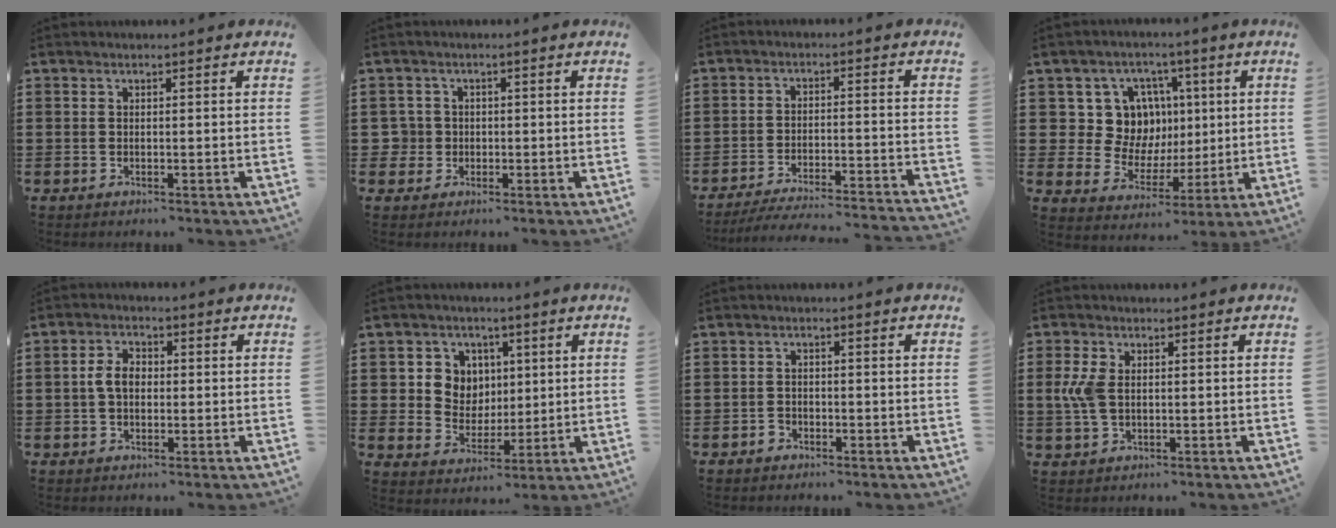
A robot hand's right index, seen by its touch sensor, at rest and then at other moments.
{"total": 2.6, "force": [-0.4, 2.5, 0.4], "torque": [-0.029, 0.003, -0.014]}
{"total": 5.0, "force": [-4.7, -0.1, 1.7], "torque": [-0.035, -0.012, -0.094]}
{"total": 10.8, "force": [2.7, 9.7, 3.9], "torque": [-0.090, -0.006, 0.059]}
{"total": 4.1, "force": [-0.1, 2.6, 3.1], "torque": [-0.071, 0.008, -0.006]}
{"total": 6.5, "force": [1.8, 6.1, 1.4], "torque": [-0.053, 0.014, 0.032]}
{"total": 1.4, "force": [-1.0, 0.9, 0.4], "torque": [-0.011, -0.002, -0.022]}
{"total": 4.9, "force": [0.3, 2.8, 3.9], "torque": [-0.110, -0.001, -0.003]}